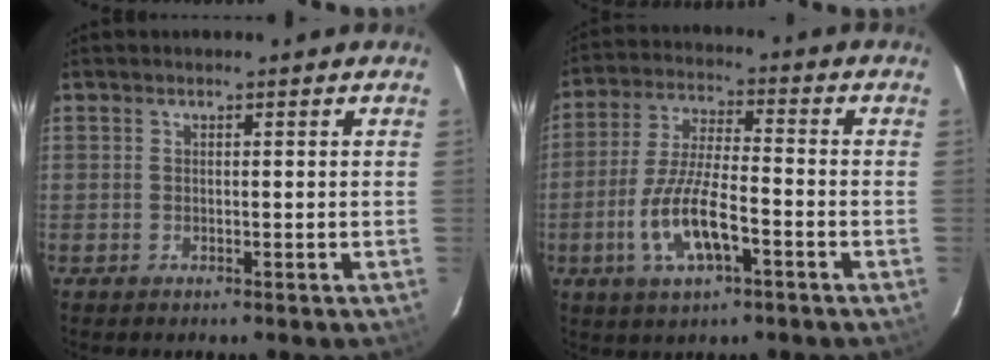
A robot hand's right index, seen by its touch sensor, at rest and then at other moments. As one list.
[{"total": 11.3, "force": [-4.6, 3.6, 9.7], "torque": [-0.202, -0.007, -0.082]}]